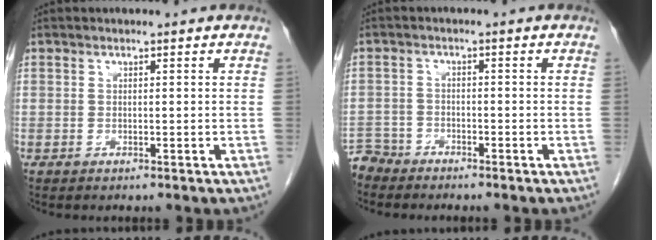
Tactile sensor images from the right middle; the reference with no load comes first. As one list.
[{"total": 3.9, "force": [-3.7, 1.1, -0.6], "torque": [0.016, -0.007, -0.073]}]